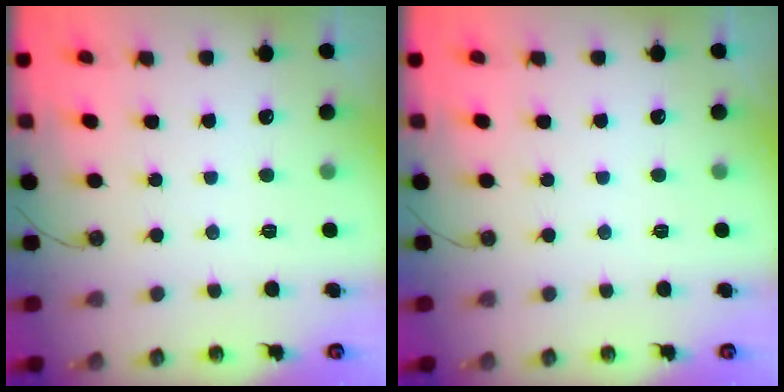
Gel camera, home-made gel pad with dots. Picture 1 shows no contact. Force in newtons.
{"total": 0.0}